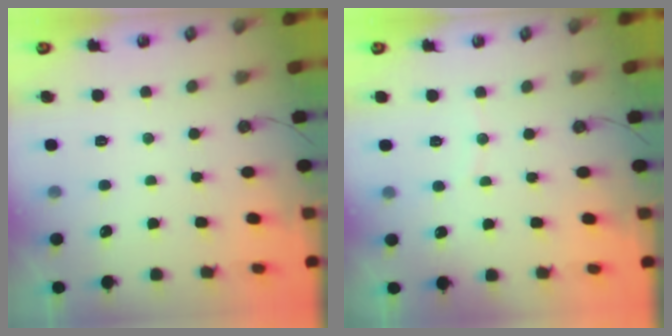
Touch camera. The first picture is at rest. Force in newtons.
{"total": 2.5, "press": 2.5, "slide": 0.4}